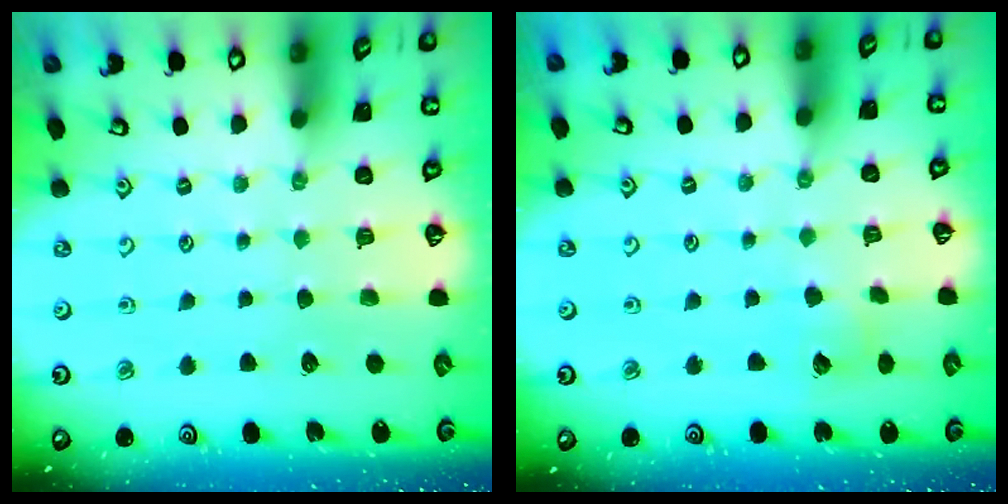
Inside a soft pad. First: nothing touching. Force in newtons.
{"total": 2.9, "press": 2.9, "slide": 0.3}